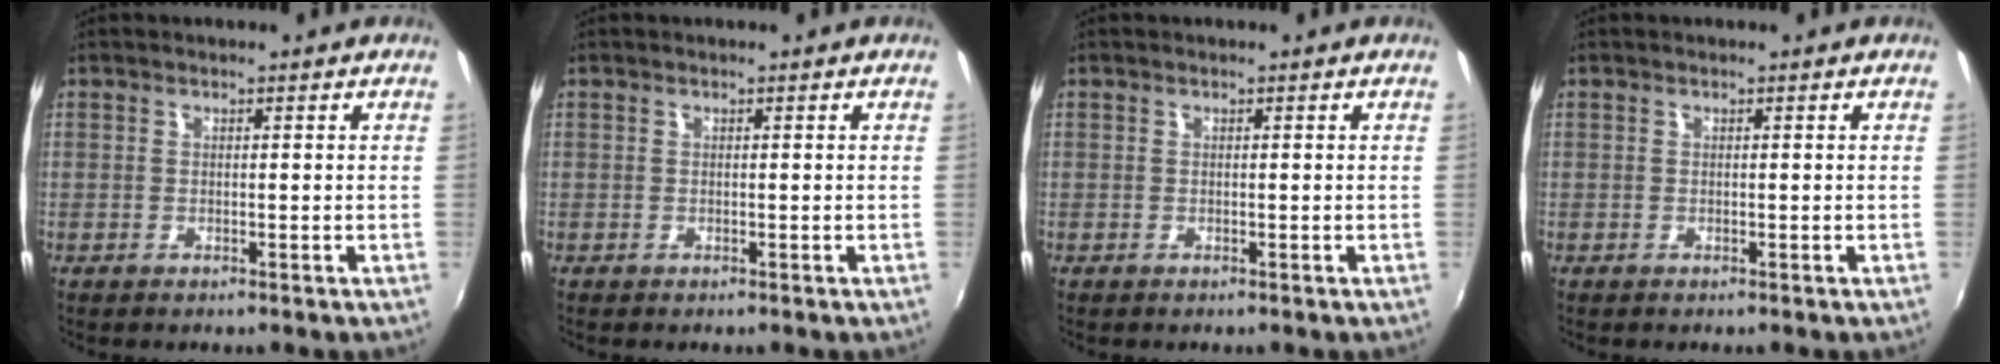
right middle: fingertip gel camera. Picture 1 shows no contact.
{"total": 0.0}
{"total": 0.0}
{"total": 0.0}